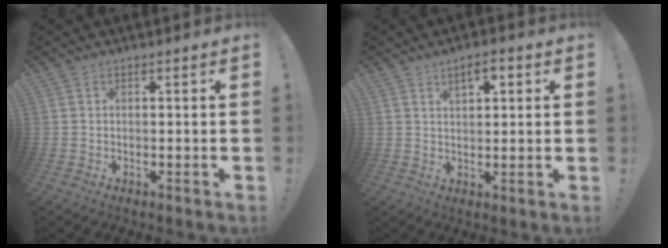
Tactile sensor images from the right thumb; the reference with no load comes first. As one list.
[{"total": 4.7, "force": [2.8, 1.6, 3.4], "torque": [-0.050, -0.011, 0.044]}]